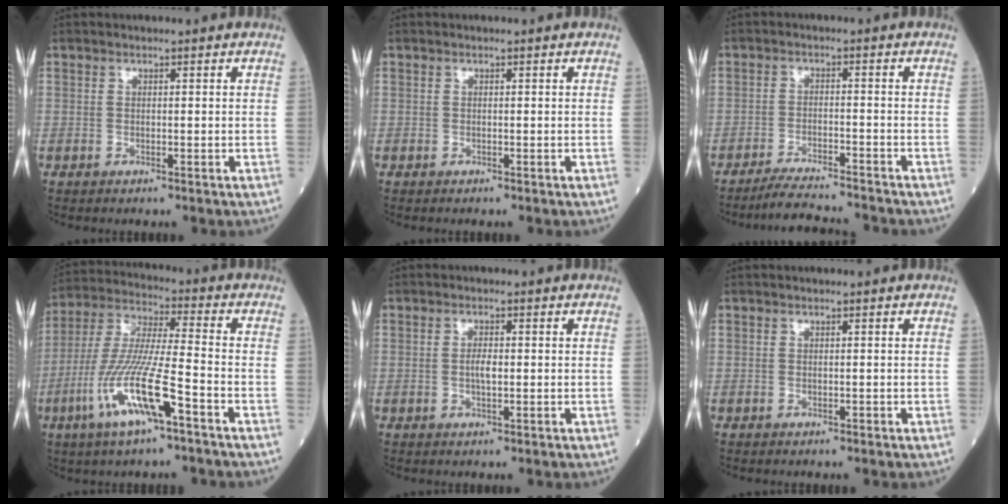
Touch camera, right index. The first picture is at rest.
{"total": 0.0}
{"total": 8.4, "force": [-8.0, 0.0, 2.5], "torque": [-0.039, -0.009, -0.131]}
{"total": 13.9, "force": [-6.2, 0.9, 12.4], "torque": [-0.261, -0.014, -0.117]}
{"total": 1.9, "force": [-0.2, 0.5, 1.8], "torque": [-0.040, 0.001, -0.002]}
{"total": 0.0}